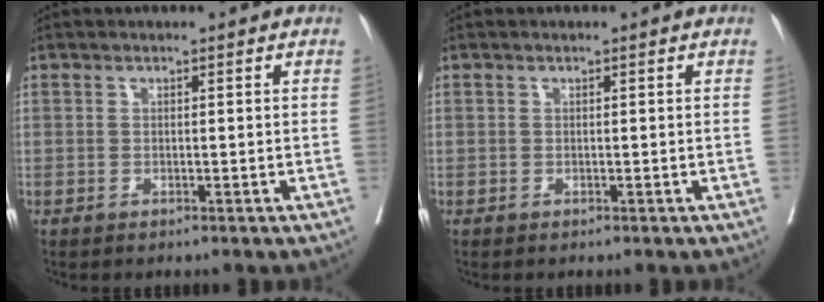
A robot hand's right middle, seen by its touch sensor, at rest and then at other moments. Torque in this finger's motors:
{"motor_torque": [-0.02, -0.05, 0.00, 0.00]}